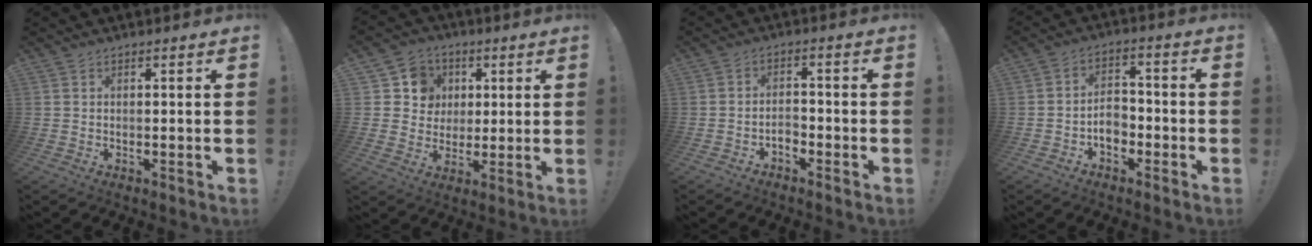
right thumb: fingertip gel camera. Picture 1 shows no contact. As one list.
[{"total": 9.3, "force": [2.2, 8.8, 2.0], "torque": [-0.024, -0.009, 0.049]}, {"total": 3.4, "force": [-2.1, 1.8, 2.0], "torque": [-0.032, 0.002, -0.037]}, {"total": 6.8, "force": [-2.5, 4.9, 4.1], "torque": [-0.061, 0.009, -0.043]}]